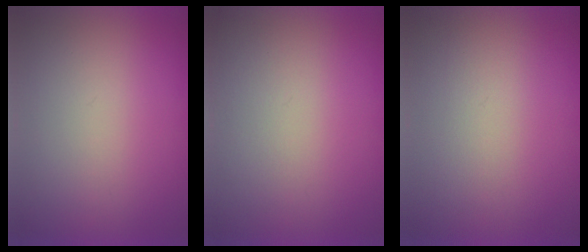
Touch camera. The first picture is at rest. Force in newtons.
{"total": 2.0}
{"total": 1.4}